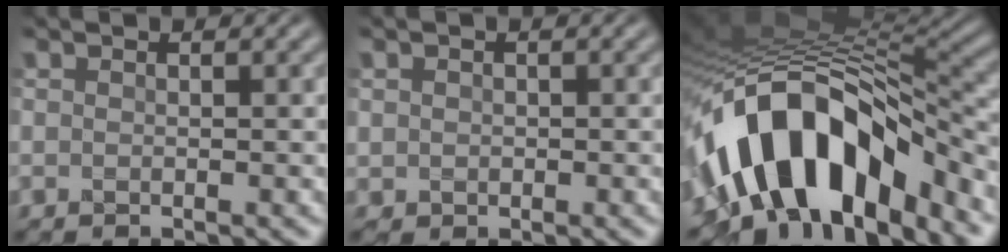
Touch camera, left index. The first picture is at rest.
{"total": 1.1, "force": [0.3, 1.1, 0.0], "torque": [0.018, 0.001, 0.000]}
{"total": 13.4, "force": [-6.1, 7.2, 9.6], "torque": [-0.148, 0.014, -0.112]}